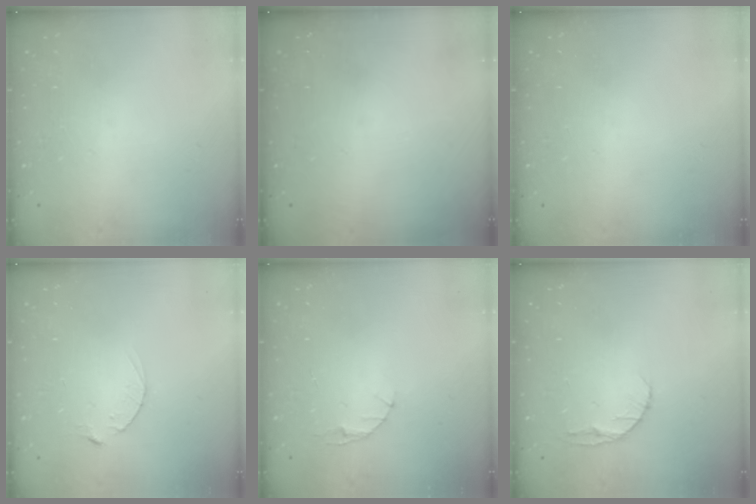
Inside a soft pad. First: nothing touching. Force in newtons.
{"total": 0.0}
{"total": 0.0}
{"total": 2.5, "press": 2.5, "slide": 0.4}
{"total": 3.1, "press": 3.1, "slide": 0.4}
{"total": 5.8, "press": 5.7, "slide": 0.8}